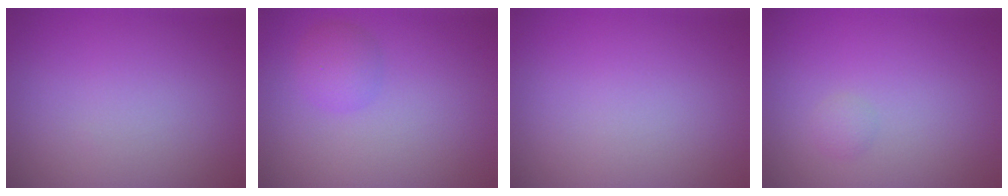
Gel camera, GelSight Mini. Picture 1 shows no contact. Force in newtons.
{"total": 1.8, "press": 1.8, "slide": 0.1}
{"total": 0.0}
{"total": 0.8, "press": 0.8, "slide": 0.0}